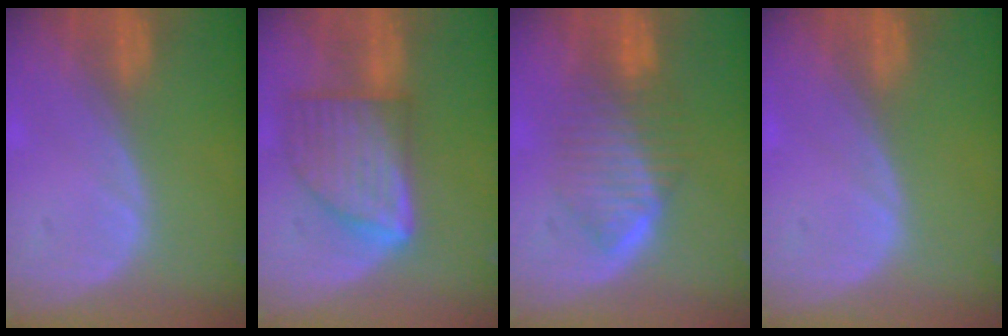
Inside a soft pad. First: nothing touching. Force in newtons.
{"total": 8.8, "press": 8.8, "slide": 0.6}
{"total": 6.4, "press": 6.4, "slide": 0.9}
{"total": 0.0}